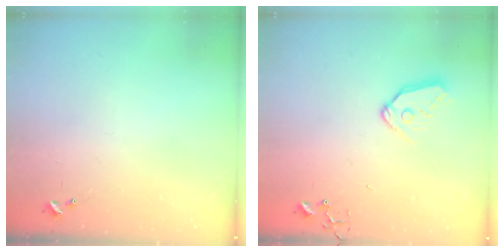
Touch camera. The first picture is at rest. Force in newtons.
{"total": 10.0, "press": 9.9, "slide": 1.1}